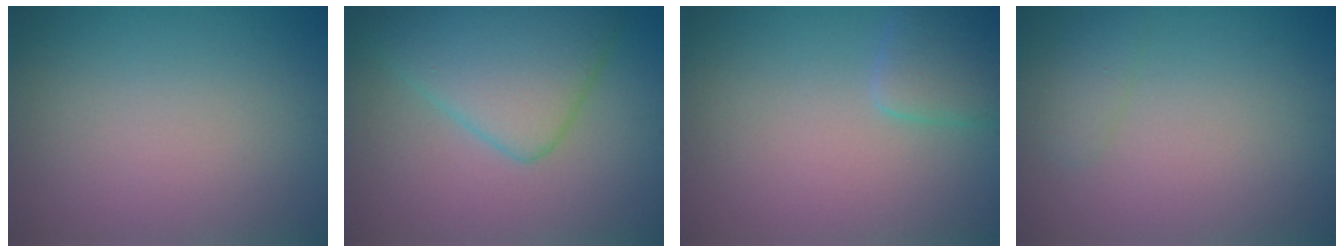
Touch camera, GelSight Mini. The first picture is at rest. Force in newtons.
{"total": 7.2, "press": 7.2, "slide": 0.2}
{"total": 2.5, "press": 2.5, "slide": 0.2}
{"total": 1.3, "press": 1.3, "slide": 0.1}